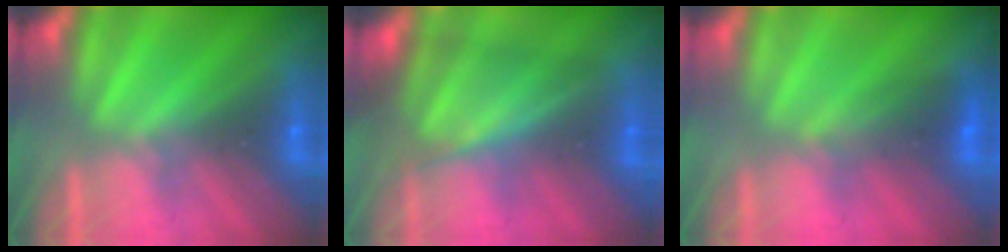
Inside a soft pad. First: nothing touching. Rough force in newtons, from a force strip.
{"total": 4.5}
{"total": 1.8}